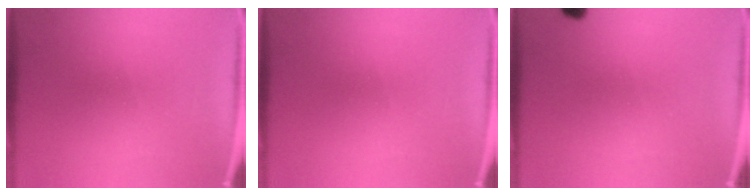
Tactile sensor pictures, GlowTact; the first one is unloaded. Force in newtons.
{"total": 0.0}
{"total": 2.7}